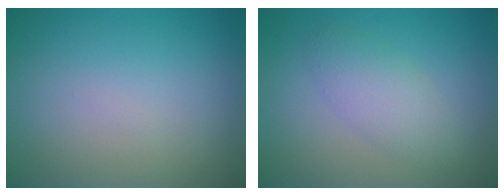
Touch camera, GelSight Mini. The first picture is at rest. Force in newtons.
{"total": 2.8, "press": 2.8, "slide": 0.2}